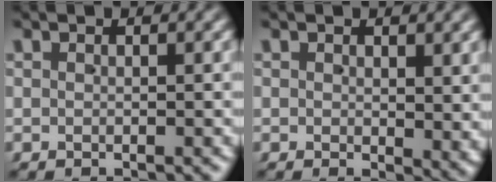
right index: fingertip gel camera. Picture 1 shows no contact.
{"total": 1.6, "force": [0.4, 0.7, 1.4], "torque": [-0.009, -0.007, 0.008]}